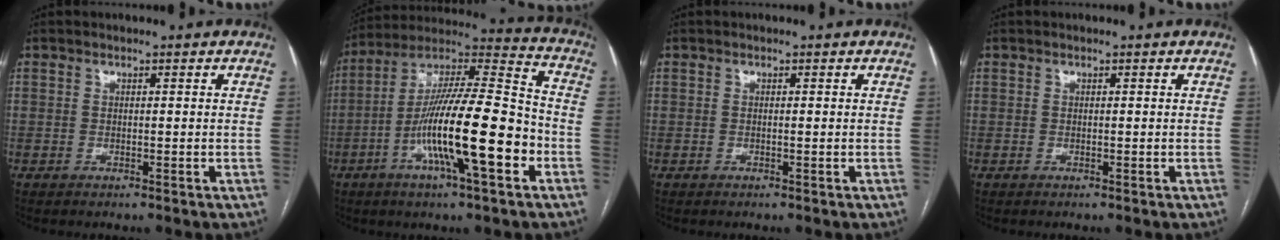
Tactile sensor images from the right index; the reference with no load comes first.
{"total": 19.7, "force": [-6.2, 2.2, 18.6], "torque": [-0.333, -0.001, -0.107]}
{"total": 0.0}
{"total": 0.0}